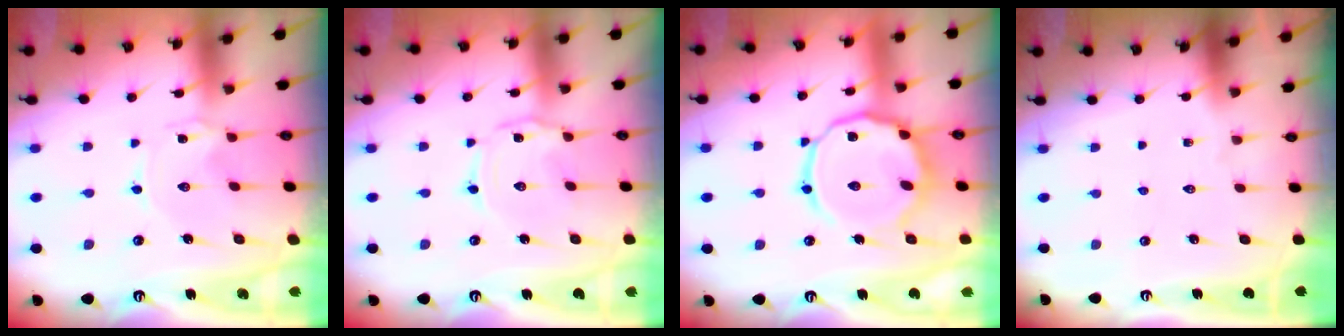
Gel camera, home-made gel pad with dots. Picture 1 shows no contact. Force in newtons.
{"total": 1.8, "press": 1.8, "slide": 0.2}
{"total": 14.9, "press": 14.8, "slide": 1.3}
{"total": 0.0}